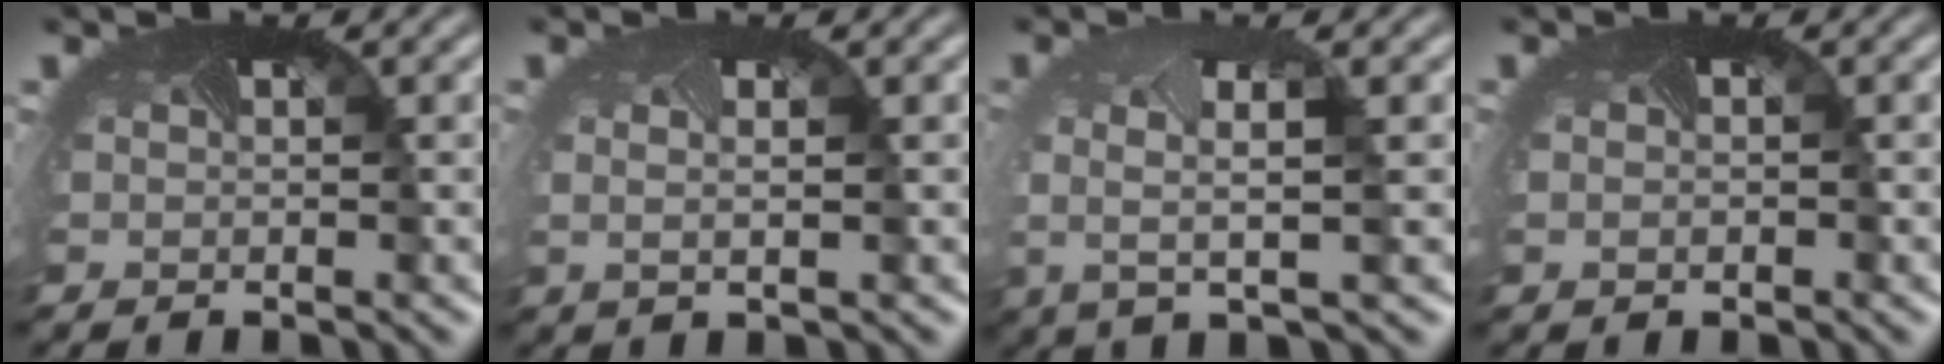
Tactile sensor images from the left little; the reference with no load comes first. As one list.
[{"total": 0.9, "force": [0.0, -0.1, 0.9], "torque": [-0.024, -0.002, 0.003]}, {"total": 2.9, "force": [-0.1, 0.5, 2.9], "torque": [-0.070, -0.006, -0.008]}, {"total": 0.8, "force": [-0.1, 0.6, 0.4], "torque": [-0.008, 0.000, -0.002]}]